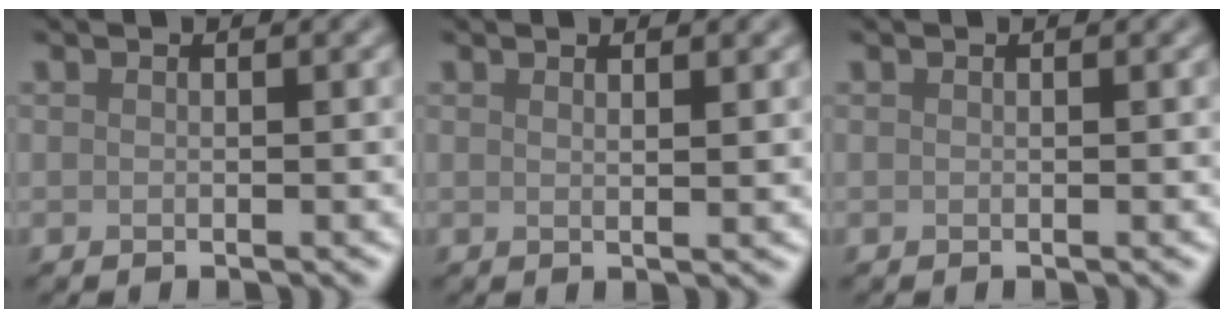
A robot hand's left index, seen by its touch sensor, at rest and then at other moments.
{"total": 1.7, "force": [1.0, 0.5, 1.3], "torque": [-0.012, 0.001, 0.008]}
{"total": 0.0}